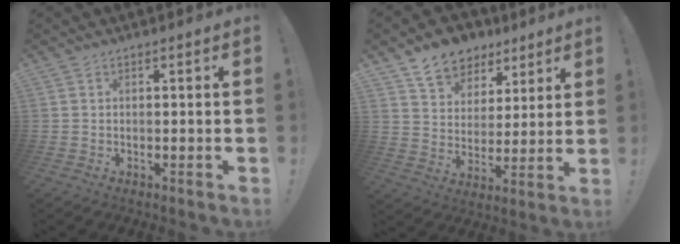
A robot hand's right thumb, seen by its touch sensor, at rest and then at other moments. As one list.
[{"total": 11.1, "force": [8.1, 7.1, 2.7], "torque": [-0.047, -0.057, 0.156]}]